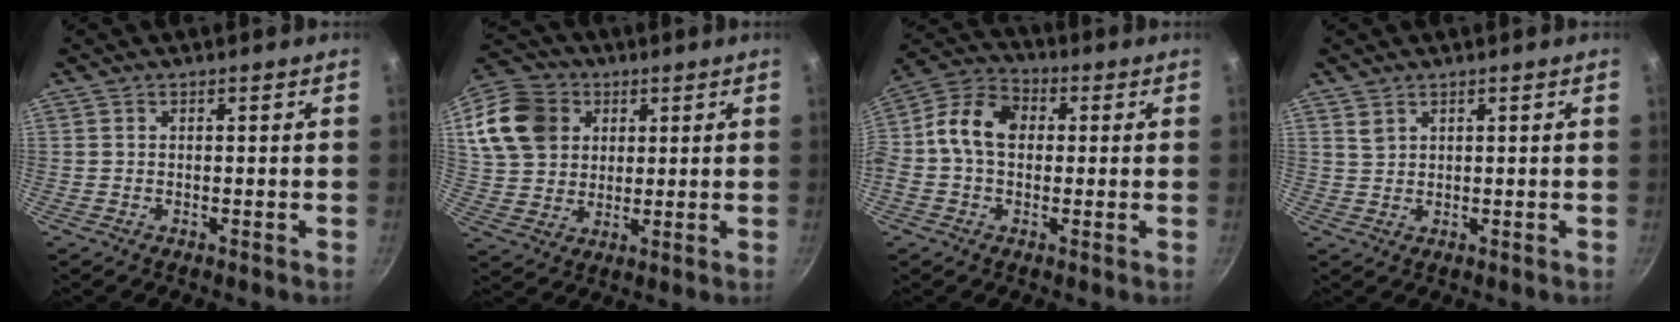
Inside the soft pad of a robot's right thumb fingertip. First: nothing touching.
{"total": 16.5, "force": [5.7, 13.3, 7.9], "torque": [-0.151, 0.011, 0.107]}
{"total": 11.6, "force": [0.8, 8.5, 7.9], "torque": [-0.123, 0.028, -0.009]}
{"total": 1.9, "force": [1.3, 1.2, 0.8], "torque": [-0.010, -0.002, 0.029]}